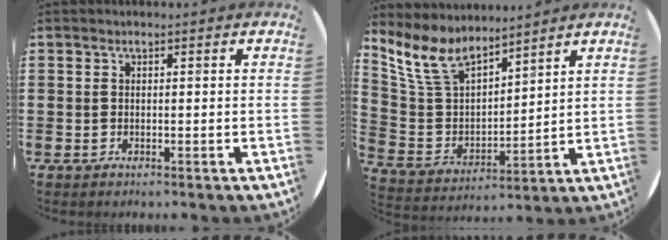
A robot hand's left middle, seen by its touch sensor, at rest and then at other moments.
{"total": 9.6, "force": [8.1, 3.5, 3.9], "torque": [-0.107, -0.027, 0.151]}